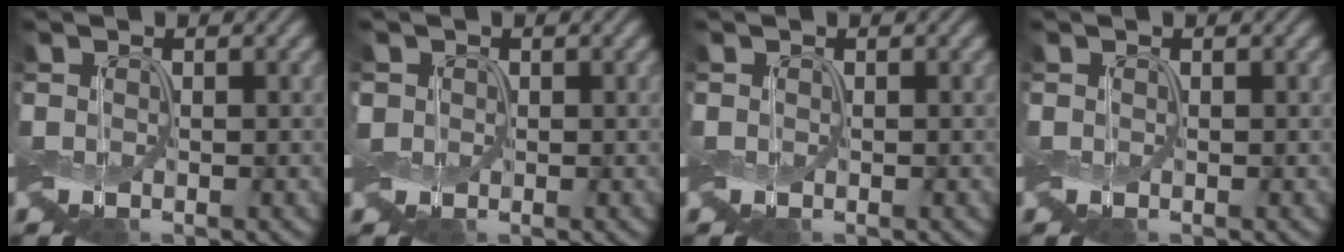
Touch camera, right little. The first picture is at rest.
{"total": 1.0, "force": [0.1, 1.0, 0.1], "torque": [-0.007, 0.003, -0.003]}
{"total": 0.0}
{"total": 0.0}